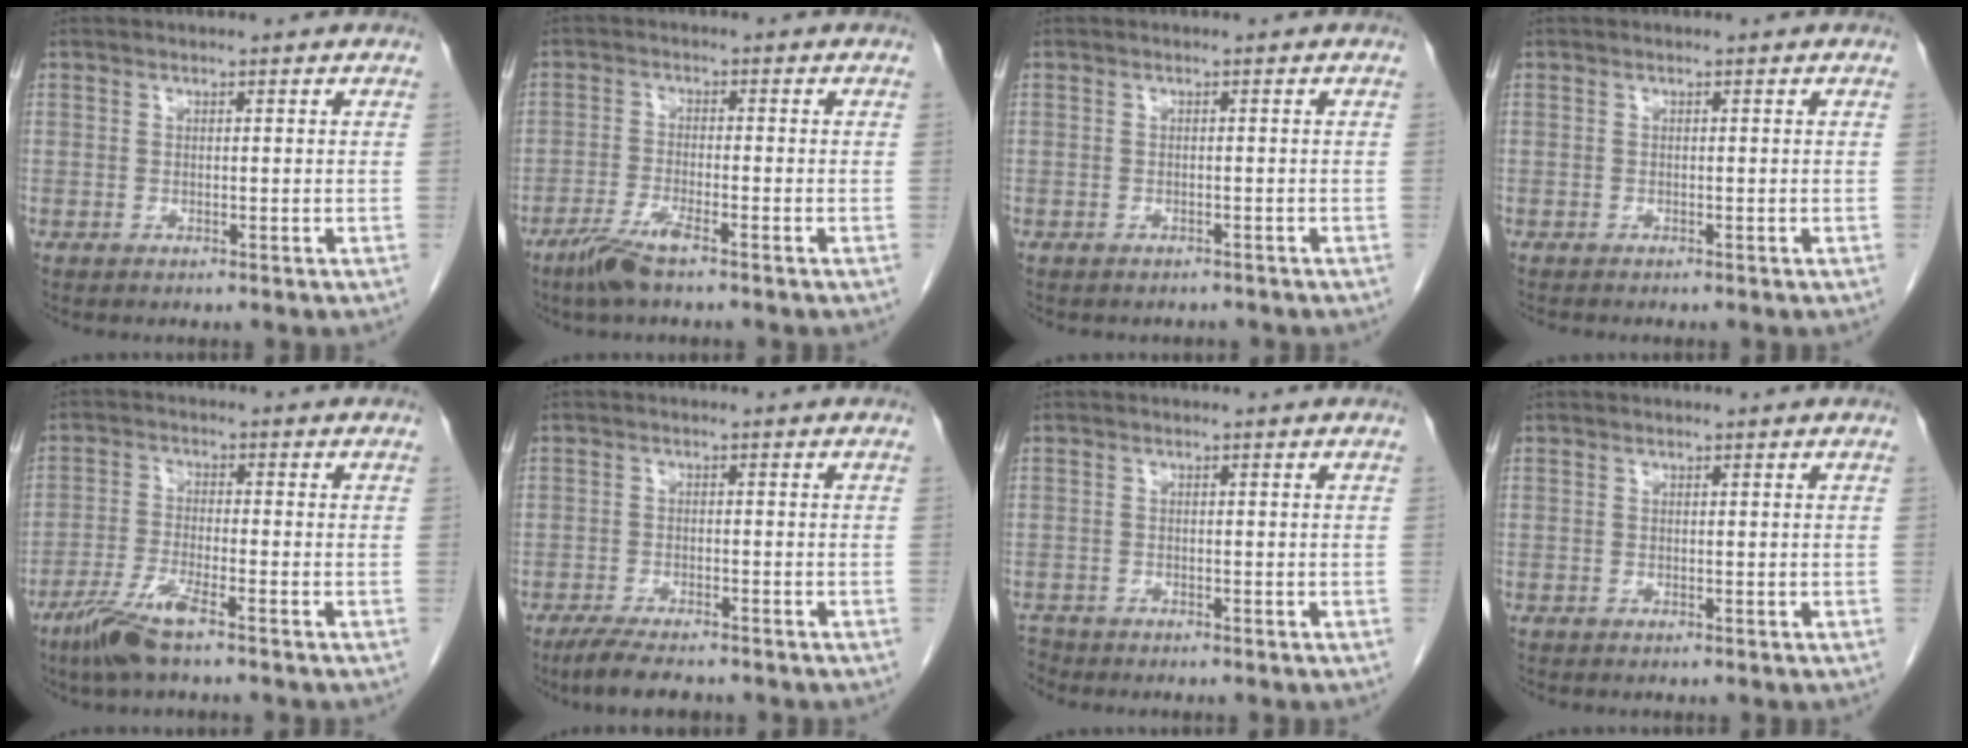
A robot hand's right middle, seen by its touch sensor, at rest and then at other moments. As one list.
[{"total": 4.8, "force": [-3.4, 0.3, 3.3], "torque": [-0.073, -0.010, -0.068]}, {"total": 2.4, "force": [-2.1, 1.0, 0.3], "torque": [-0.009, 0.000, -0.027]}, {"total": 0.6, "force": [-0.6, 0.0, 0.1], "torque": [-0.006, -0.001, -0.011]}, {"total": 6.3, "force": [-4.4, 0.4, 4.6], "torque": [-0.099, -0.014, -0.087]}, {"total": 6.2, "force": [-5.1, 1.3, 3.1], "torque": [-0.056, -0.013, -0.084]}, {"total": 1.7, "force": [-1.6, 0.3, -0.2], "torque": [-0.001, -0.007, -0.028]}, {"total": 0.0}]